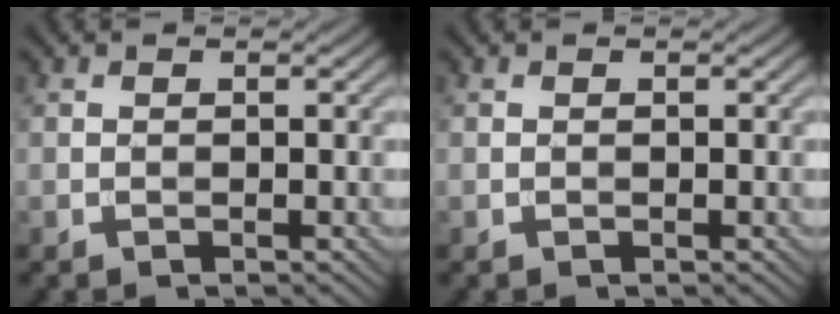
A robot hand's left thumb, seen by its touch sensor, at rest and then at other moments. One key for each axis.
{"total": 0.0}